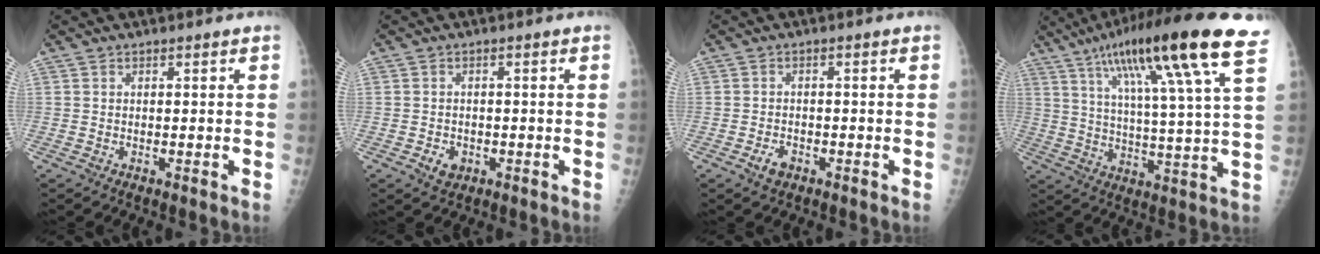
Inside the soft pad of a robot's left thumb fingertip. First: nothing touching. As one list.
[{"total": 2.6, "force": [-1.1, 2.0, 1.4], "torque": [-0.013, 0.006, -0.010]}, {"total": 2.5, "force": [-1.4, 1.5, 1.4], "torque": [-0.024, 0.011, -0.020]}, {"total": 22.3, "force": [12.6, 1.7, 18.4], "torque": [-0.287, -0.022, 0.193]}]